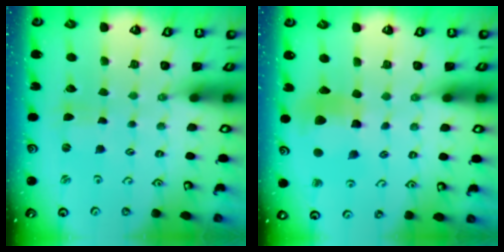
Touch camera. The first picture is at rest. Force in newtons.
{"total": 10.3, "press": 10.2, "slide": 1.2}